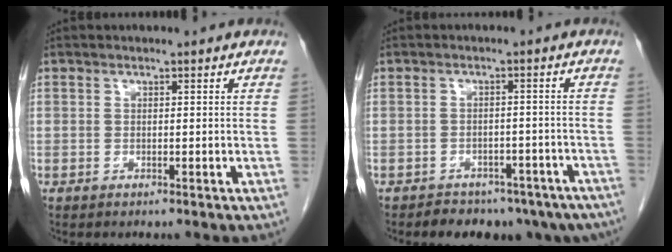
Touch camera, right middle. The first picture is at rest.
{"total": 12.0, "force": [-9.5, 6.2, 3.9], "torque": [-0.044, 0.008, -0.104]}